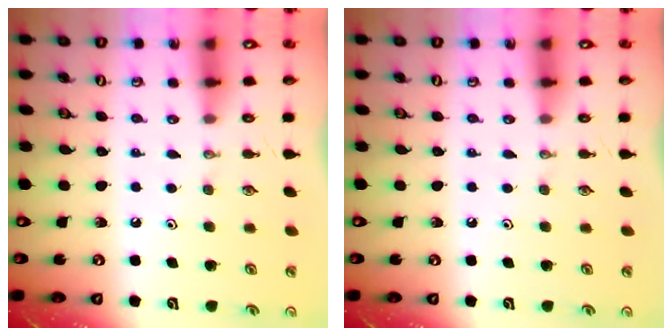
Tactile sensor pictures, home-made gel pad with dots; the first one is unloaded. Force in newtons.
{"total": 0.0}